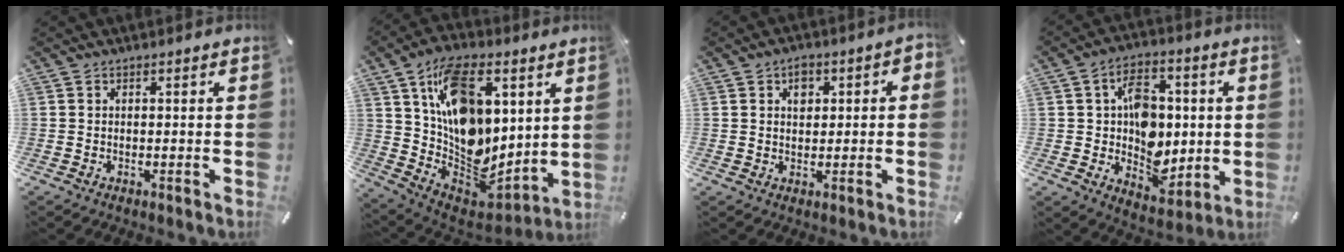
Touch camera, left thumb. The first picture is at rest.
{"total": 18.0, "force": [4.7, 12.2, 12.4], "torque": [-0.210, -0.040, 0.090]}
{"total": 4.5, "force": [0.9, 3.4, 2.7], "torque": [-0.024, -0.004, 0.007]}
{"total": 12.2, "force": [0.8, 9.7, 7.4], "torque": [-0.091, 0.006, 0.023]}